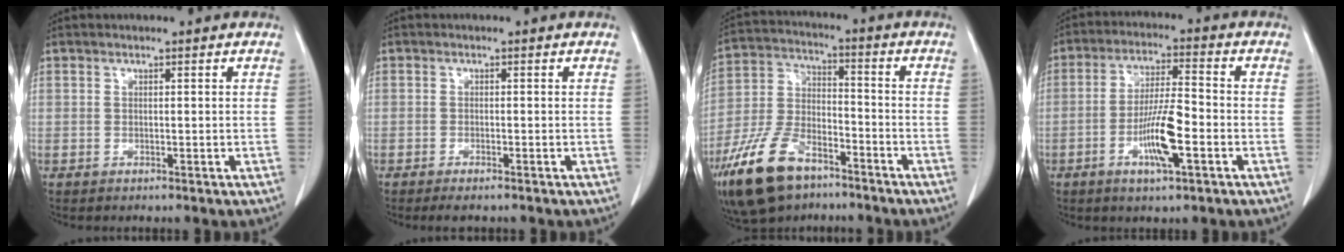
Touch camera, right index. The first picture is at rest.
{"total": 2.0, "force": [-1.5, 0.4, 1.2], "torque": [-0.017, -0.004, -0.022]}
{"total": 14.4, "force": [-9.1, 6.7, 8.9], "torque": [-0.194, -0.007, -0.175]}
{"total": 9.0, "force": [-3.2, 1.3, 8.3], "torque": [-0.156, -0.002, -0.059]}